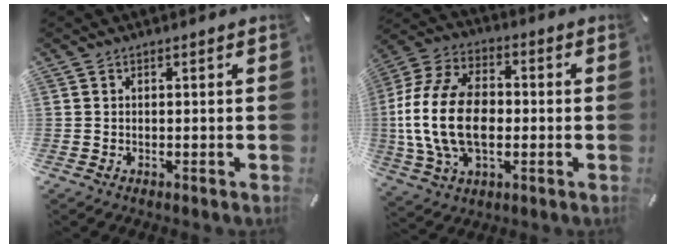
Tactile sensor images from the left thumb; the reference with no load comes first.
{"total": 18.2, "force": [-1.7, 12.1, 13.5], "torque": [-0.313, 0.001, -0.036]}